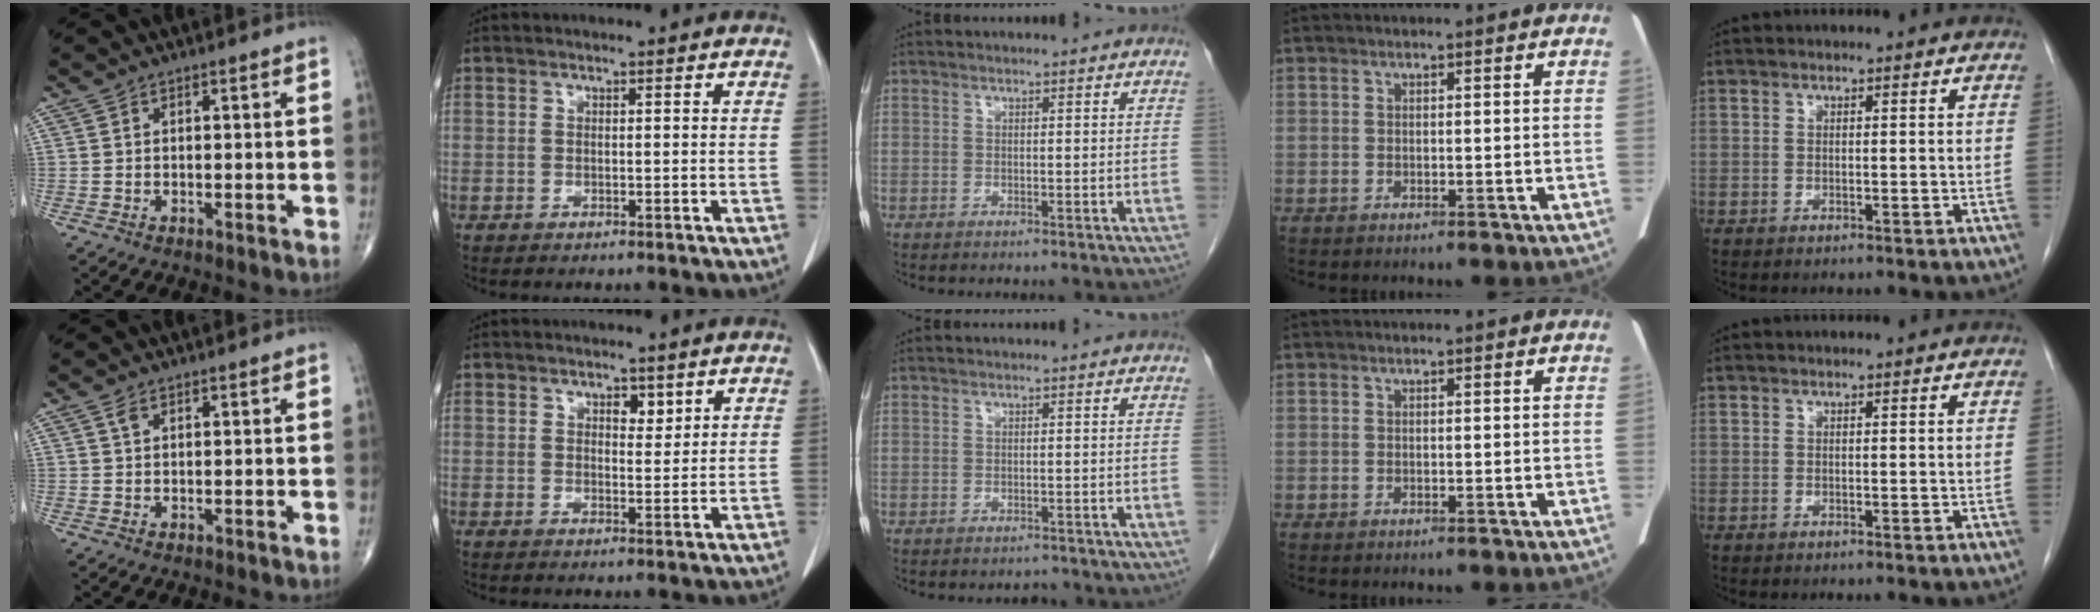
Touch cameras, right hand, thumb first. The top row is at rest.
{"thumb": {"total": 1.2, "force": [0.6, 0.6, 0.8], "torque": [-0.017, 0.005, 0.011]}, "index": {"total": 2.2, "force": [1.3, 1.2, 1.4], "torque": [-0.016, -0.003, 0.022]}, "middle": {"total": 0.9, "force": [-0.8, 0.2, -0.2], "torque": [0.000, -0.003, -0.010]}}